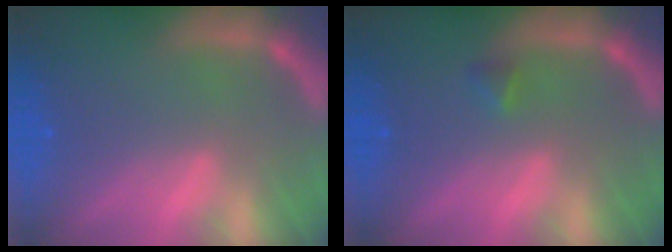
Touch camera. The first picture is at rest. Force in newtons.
{"total": 0.9}